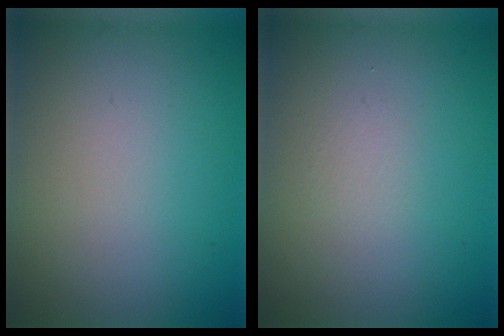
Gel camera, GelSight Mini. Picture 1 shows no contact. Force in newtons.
{"total": 0.0}